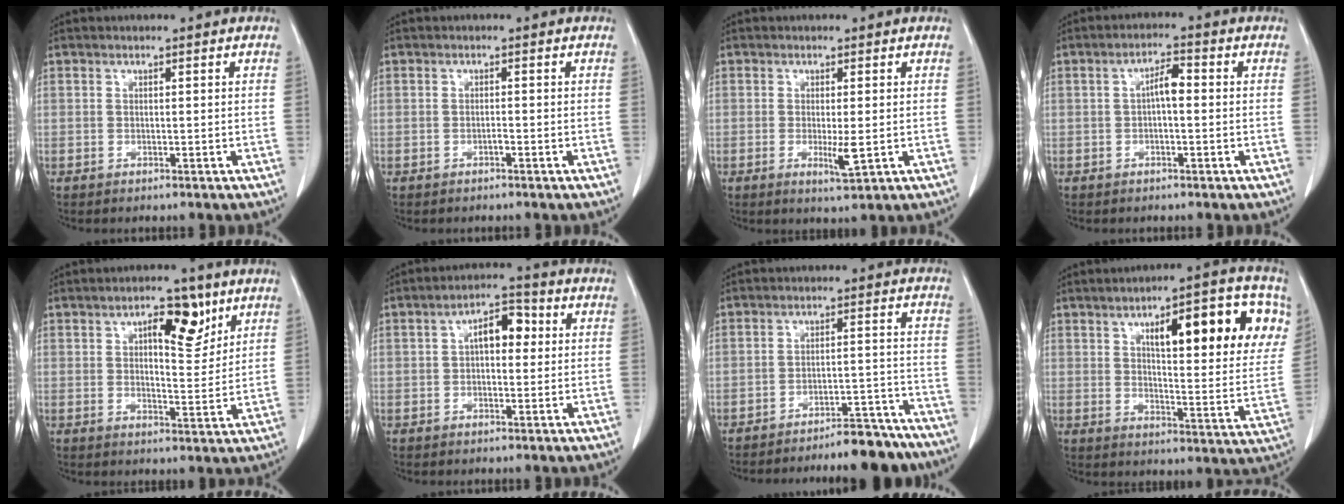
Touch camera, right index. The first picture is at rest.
{"total": 0.5, "force": [-0.4, 0.1, 0.4], "torque": [-0.009, 0.001, -0.007]}
{"total": 3.3, "force": [-0.5, 0.4, 3.2], "torque": [-0.053, -0.009, -0.006]}
{"total": 3.6, "force": [0.0, 1.4, 3.3], "torque": [-0.055, 0.015, -0.001]}
{"total": 7.6, "force": [3.9, 2.9, 5.9], "torque": [-0.084, 0.005, 0.056]}
{"total": 5.9, "force": [0.9, 2.9, 5.1], "torque": [-0.081, 0.026, 0.011]}
{"total": 12.9, "force": [-12.1, 2.0, 4.1], "torque": [-0.028, 0.027, -0.161]}
{"total": 19.1, "force": [8.0, 4.7, 16.6], "torque": [-0.219, 0.017, 0.109]}